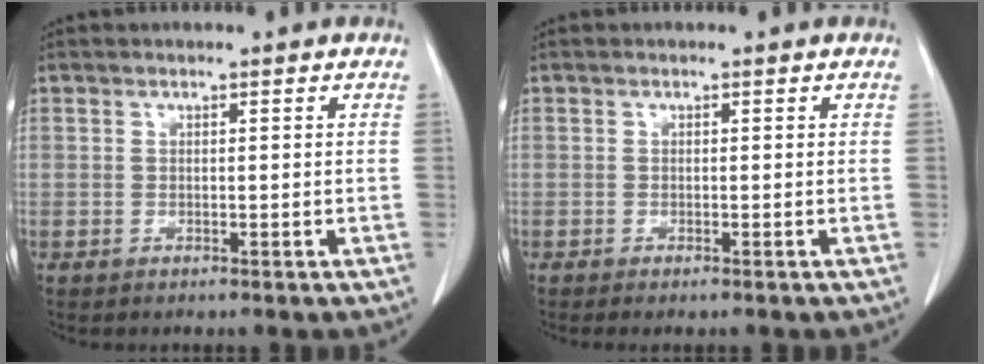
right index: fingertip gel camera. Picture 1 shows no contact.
{"total": 0.9, "force": [-0.7, 0.1, 0.6], "torque": [-0.010, -0.003, -0.011]}